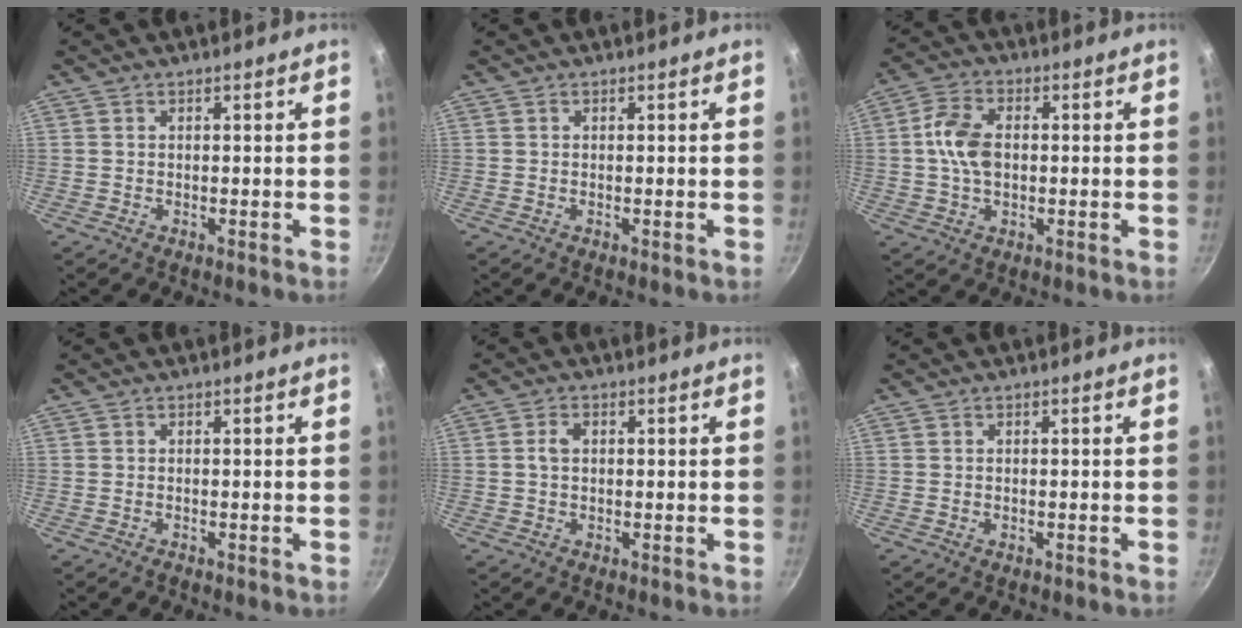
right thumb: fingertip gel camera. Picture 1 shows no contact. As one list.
[{"total": 0.0}, {"total": 8.2, "force": [0.2, 5.3, 6.2], "torque": [-0.112, 0.017, -0.003]}, {"total": 0.6, "force": [-0.4, 0.2, 0.4], "torque": [-0.006, 0.002, -0.008]}, {"total": 2.4, "force": [0.3, 1.6, 1.7], "torque": [-0.029, 0.007, 0.003]}, {"total": 0.6, "force": [-0.2, 0.4, 0.3], "torque": [-0.007, 0.002, -0.002]}]